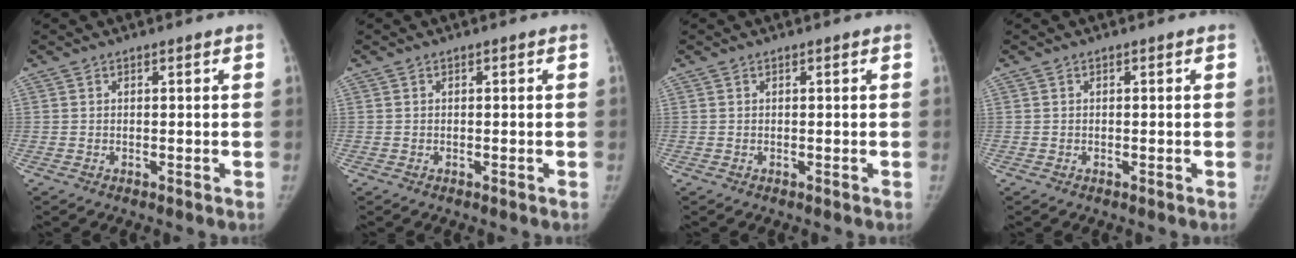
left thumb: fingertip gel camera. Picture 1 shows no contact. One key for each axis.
{"total": 0.0}
{"total": 0.0}
{"total": 0.0}